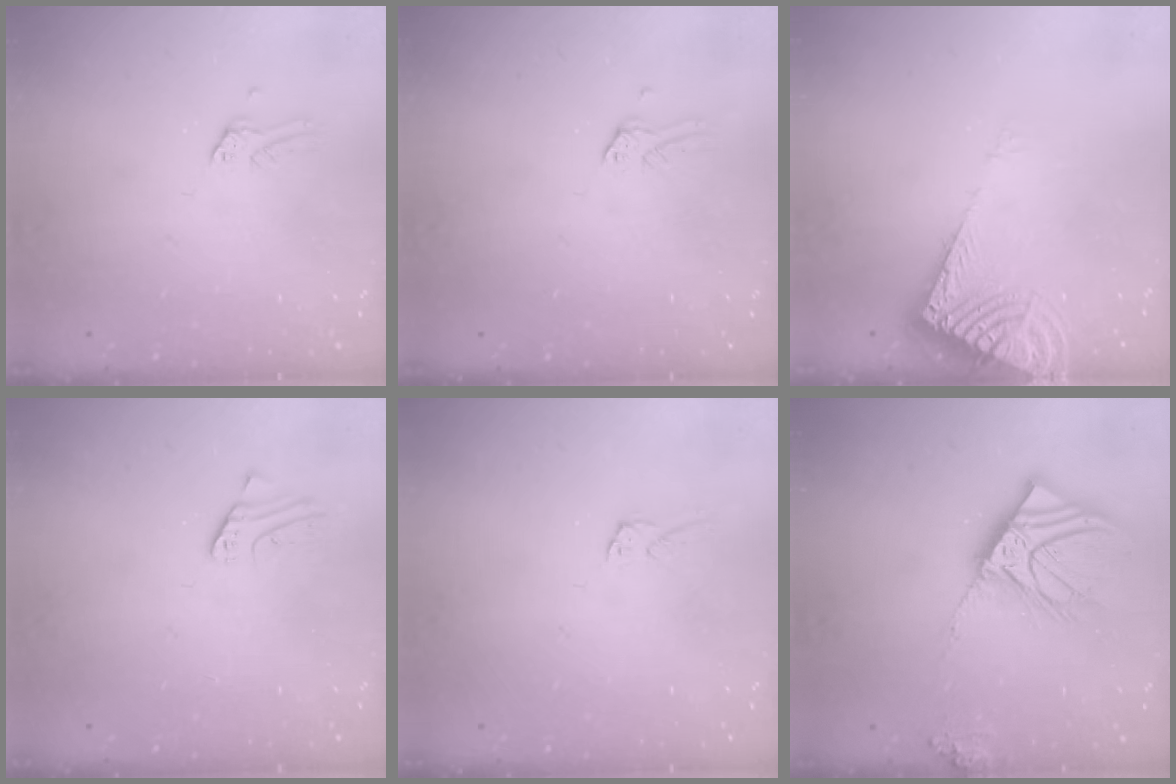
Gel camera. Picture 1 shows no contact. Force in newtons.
{"total": 0.0}
{"total": 10.0, "press": 9.9, "slide": 1.3}
{"total": 1.8, "press": 1.8, "slide": 0.1}
{"total": 1.8, "press": 1.7, "slide": 0.1}
{"total": 15.7, "press": 15.4, "slide": 3.0}